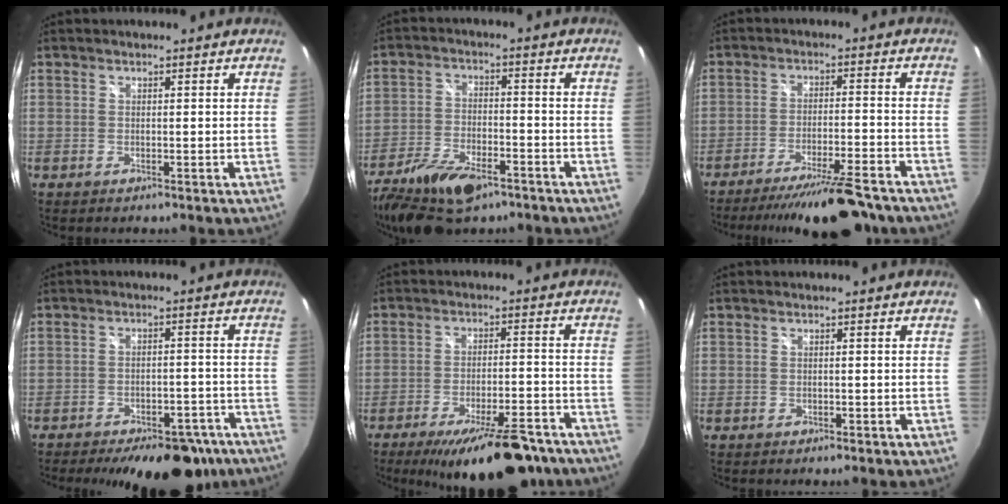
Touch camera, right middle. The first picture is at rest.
{"total": 14.5, "force": [-9.6, 6.6, 8.7], "torque": [-0.192, -0.024, -0.172]}
{"total": 14.5, "force": [-12.6, 1.5, 7.0], "torque": [-0.134, -0.020, -0.187]}
{"total": 18.5, "force": [-14.4, 7.9, 8.5], "torque": [-0.148, -0.001, -0.169]}
{"total": 18.0, "force": [-13.9, 5.2, 10.1], "torque": [-0.166, -0.025, -0.191]}
{"total": 0.6, "force": [-0.4, 0.4, 0.2], "torque": [-0.003, -0.003, -0.008]}